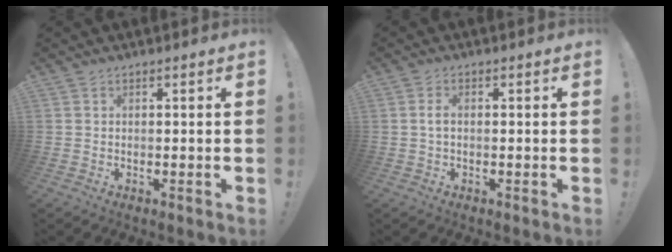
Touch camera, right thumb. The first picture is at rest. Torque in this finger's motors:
{"motor_torque": [-0.06, -0.03, 0.37, -0.12, 0.04]}